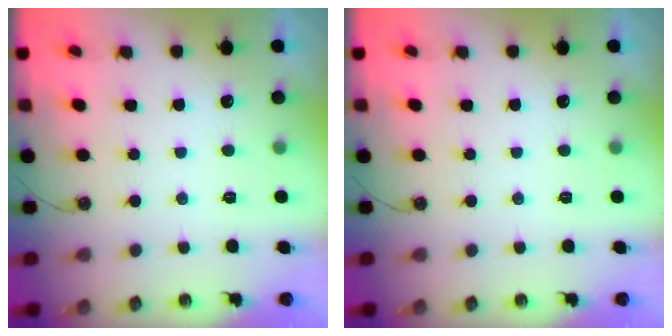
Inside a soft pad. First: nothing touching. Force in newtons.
{"total": 0.0}